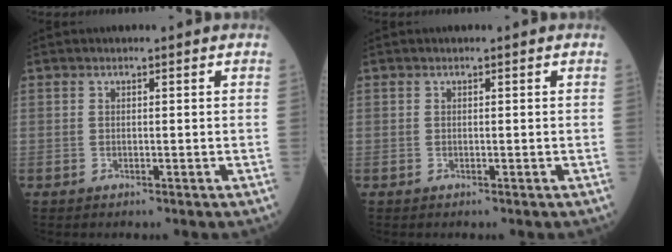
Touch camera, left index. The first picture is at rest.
{"total": 0.0}